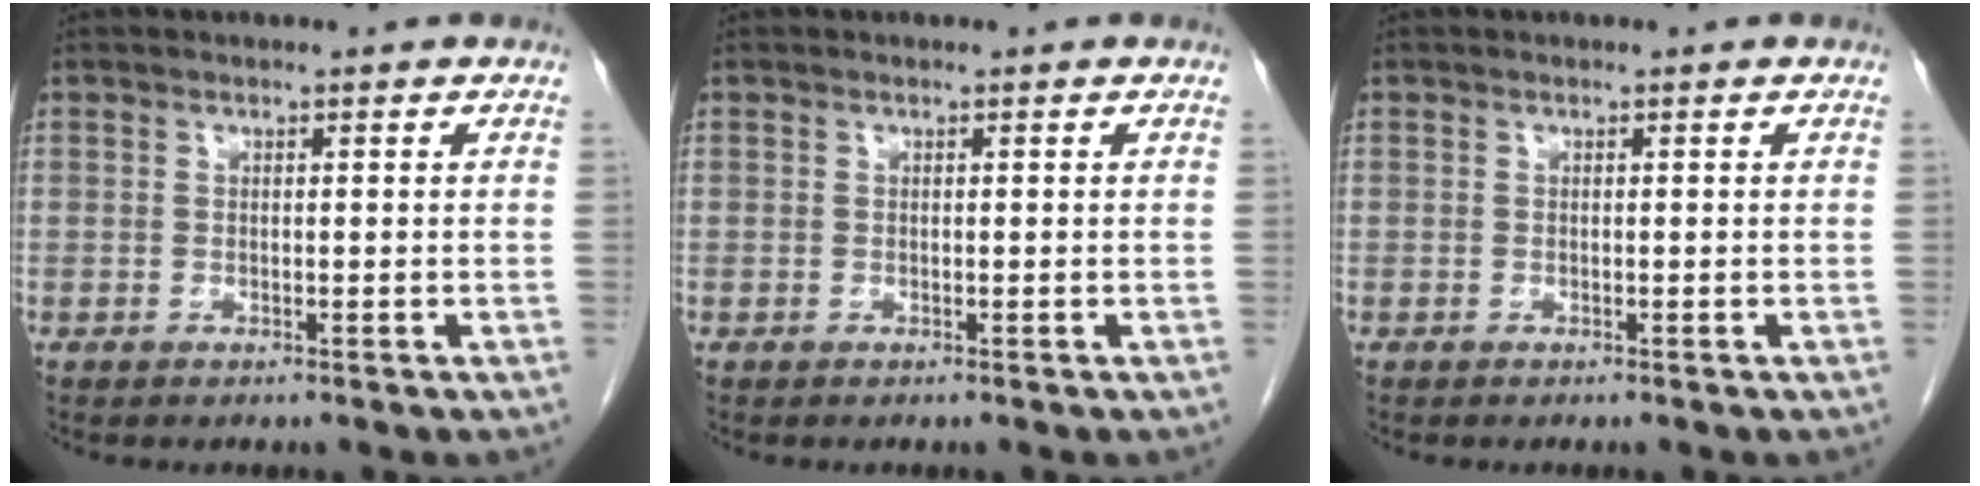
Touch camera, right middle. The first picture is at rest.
{"total": 0.0}
{"total": 0.0}